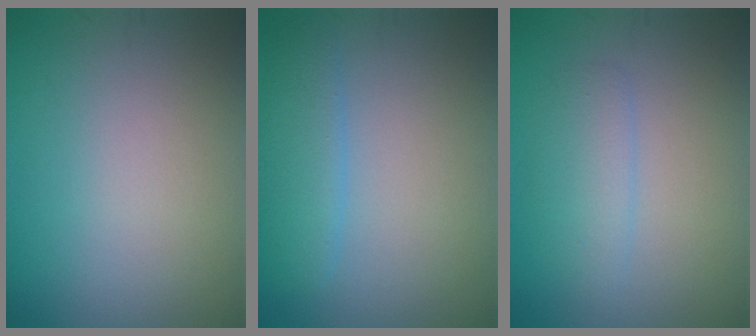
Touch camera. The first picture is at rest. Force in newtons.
{"total": 2.8, "press": 2.8, "slide": 0.3}
{"total": 2.2, "press": 2.2, "slide": 0.1}